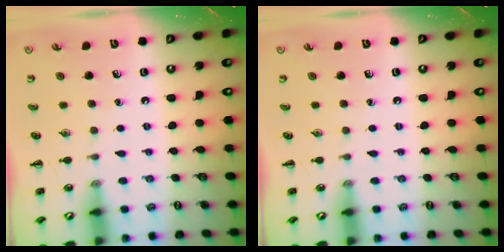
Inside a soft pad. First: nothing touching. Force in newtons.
{"total": 0.0}